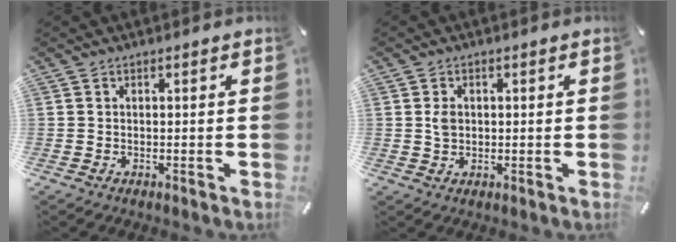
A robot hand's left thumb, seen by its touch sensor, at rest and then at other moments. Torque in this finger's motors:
{"motor_torque": [0.46, 0.70, 0.11, -0.36, 0.00]}